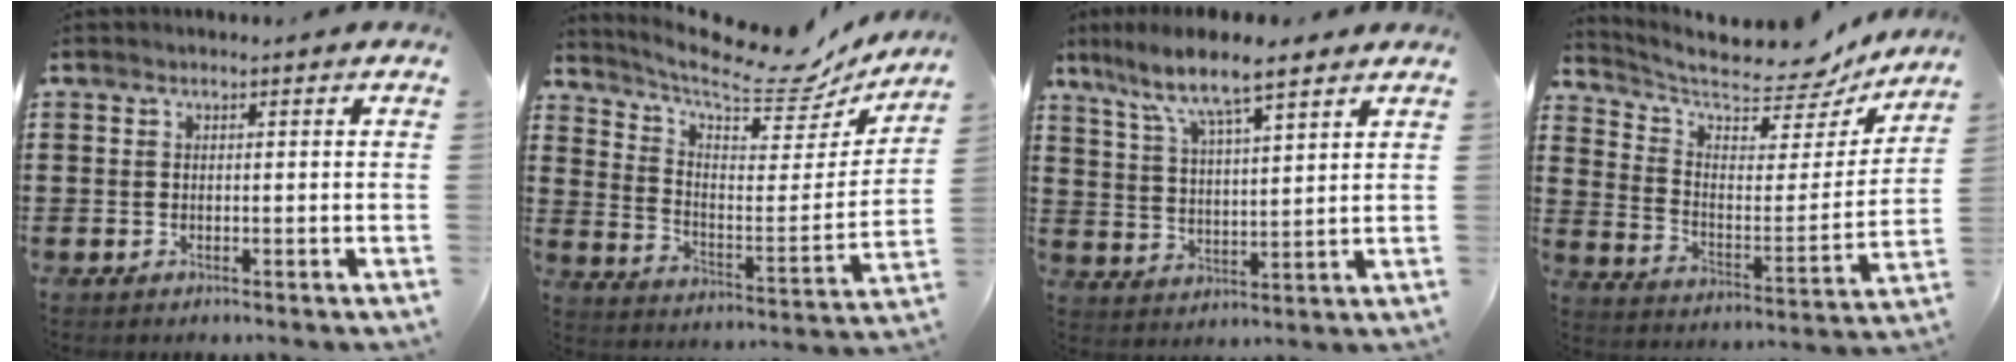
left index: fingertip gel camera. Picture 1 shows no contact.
{"total": 10.2, "force": [8.3, 2.2, 5.5], "torque": [-0.118, -0.061, 0.133]}
{"total": 7.5, "force": [5.9, 1.2, 4.6], "torque": [-0.113, -0.023, 0.098]}
{"total": 8.2, "force": [7.6, 1.2, 2.9], "torque": [-0.086, -0.061, 0.127]}